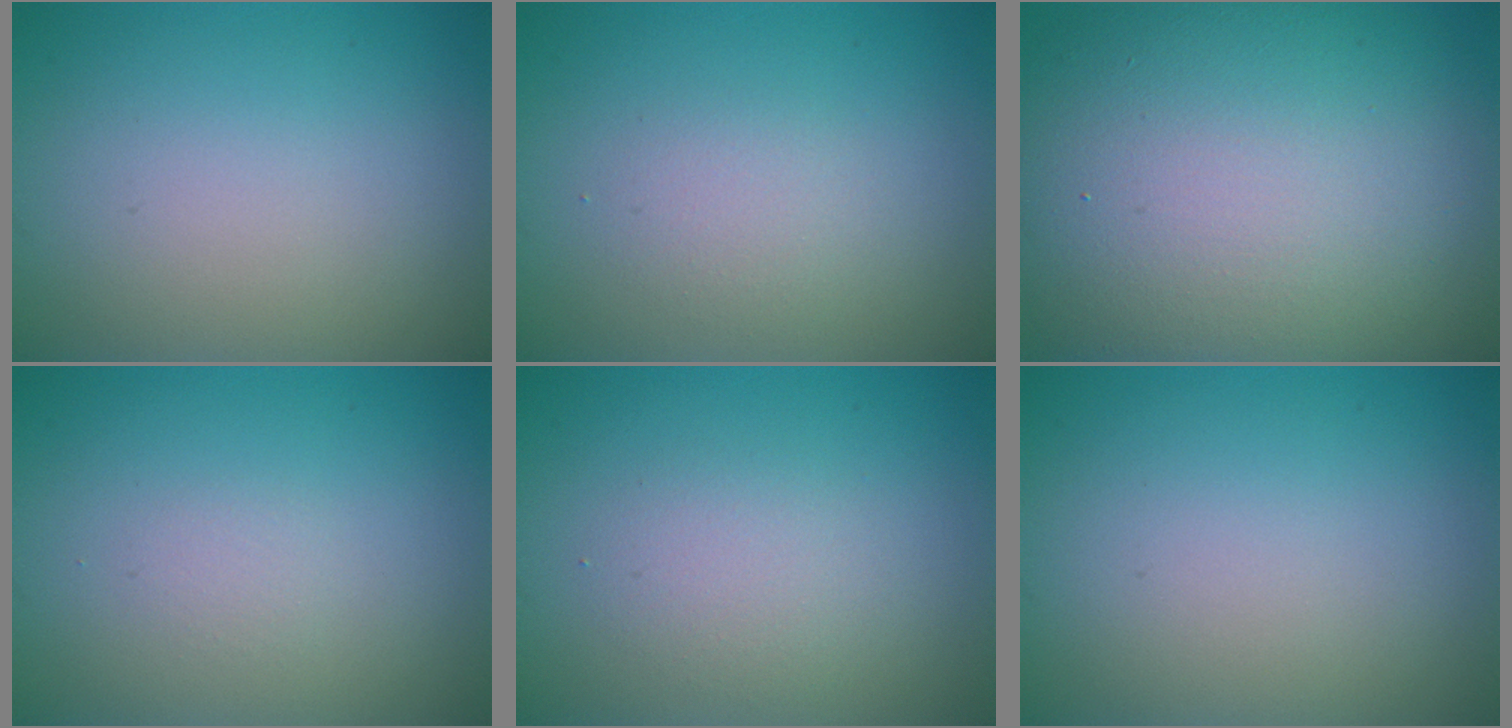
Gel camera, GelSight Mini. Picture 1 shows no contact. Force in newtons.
{"total": 1.6, "press": 1.6, "slide": 0.1}
{"total": 16.3, "press": 16.3, "slide": 1.1}
{"total": 0.0}
{"total": 2.1, "press": 2.1, "slide": 0.0}
{"total": 0.0}